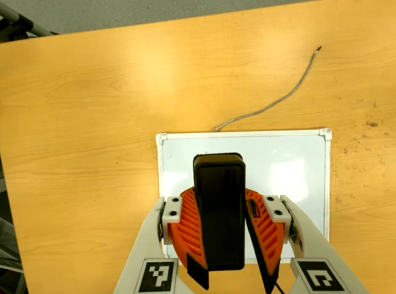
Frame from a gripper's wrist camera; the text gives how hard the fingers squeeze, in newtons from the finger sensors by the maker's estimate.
{"total": 11.1, "left": 10.6, "right": 11.7}